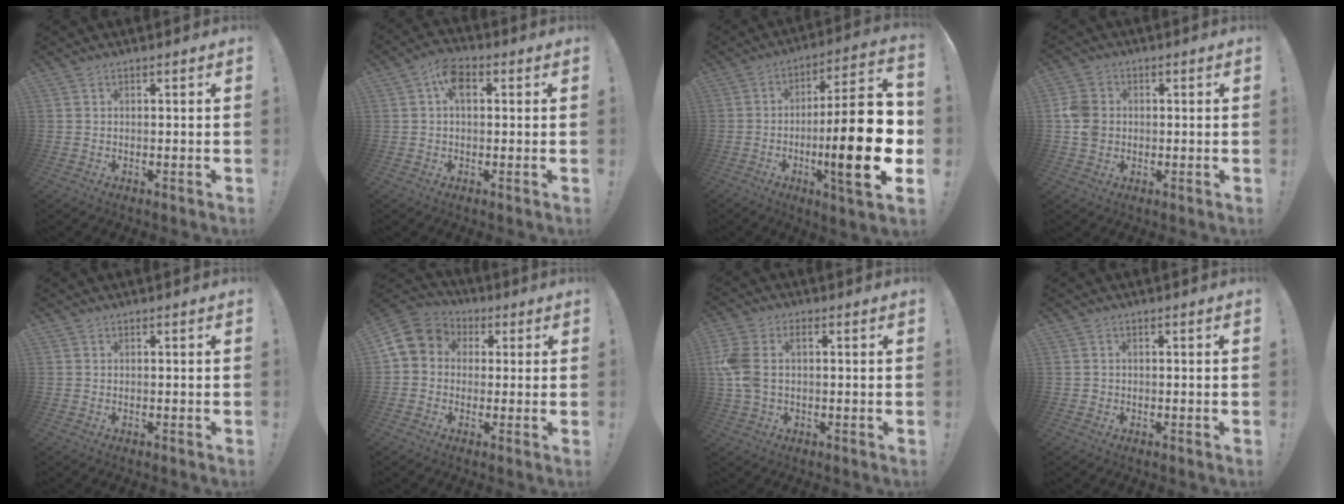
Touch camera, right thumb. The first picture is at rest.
{"total": 6.5, "force": [1.6, 3.9, 4.9], "torque": [-0.080, 0.007, 0.029]}
{"total": 23.3, "force": [-4.8, 4.9, 22.2], "torque": [-0.349, 0.023, -0.076]}
{"total": 7.8, "force": [-0.1, 6.9, 3.7], "torque": [-0.068, 0.014, 0.001]}
{"total": 0.0}
{"total": 8.6, "force": [1.3, 7.7, 3.7], "torque": [-0.057, 0.004, 0.030]}
{"total": 8.0, "force": [0.7, 5.4, 5.9], "torque": [-0.132, 0.000, 0.012]}
{"total": 0.8, "force": [-0.1, 0.8, 0.1], "torque": [-0.005, 0.004, -0.002]}